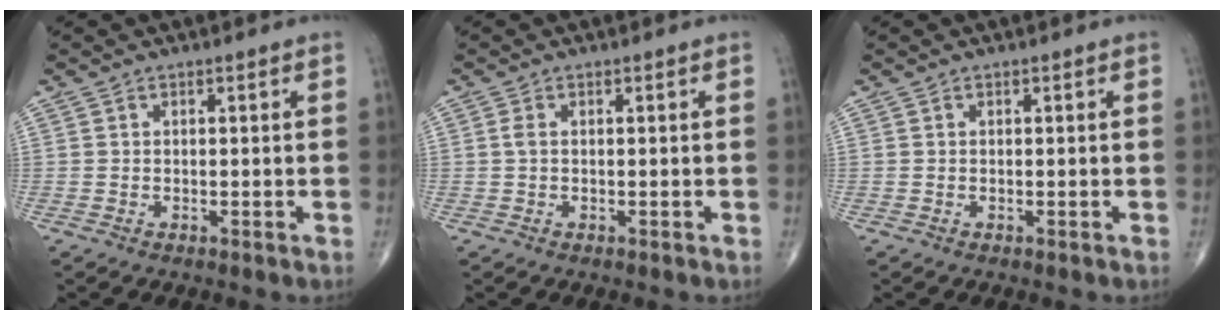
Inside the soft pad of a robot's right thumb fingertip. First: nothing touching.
{"total": 1.1, "force": [0.1, 0.5, 0.9], "torque": [-0.023, 0.003, 0.002]}
{"total": 0.0}